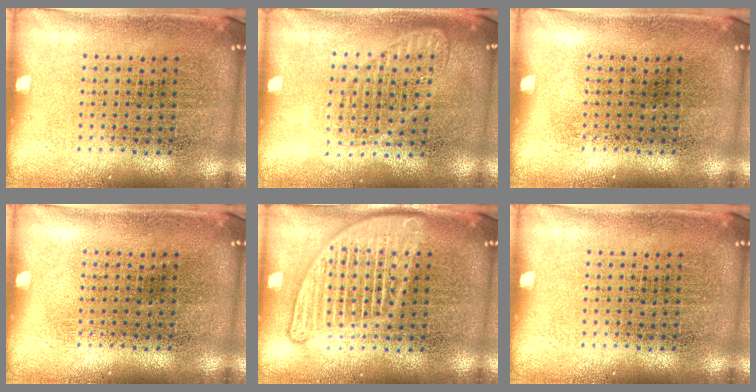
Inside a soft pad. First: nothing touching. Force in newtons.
{"total": 1.3, "press": 1.3, "slide": 0.4}
{"total": 0.0}
{"total": 0.0}
{"total": 2.8, "press": 2.8, "slide": 0.2}
{"total": 0.0}